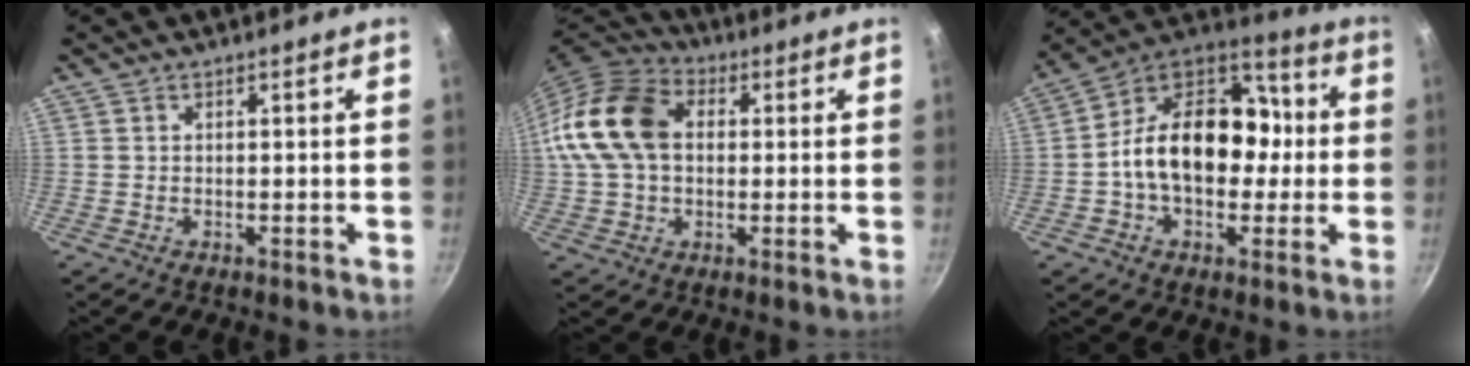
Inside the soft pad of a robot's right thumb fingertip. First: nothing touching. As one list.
[{"total": 15.7, "force": [1.9, 11.2, 10.8], "torque": [-0.191, 0.027, 0.019]}, {"total": 20.4, "force": [-0.8, 14.4, 14.4], "torque": [-0.193, 0.056, -0.032]}]